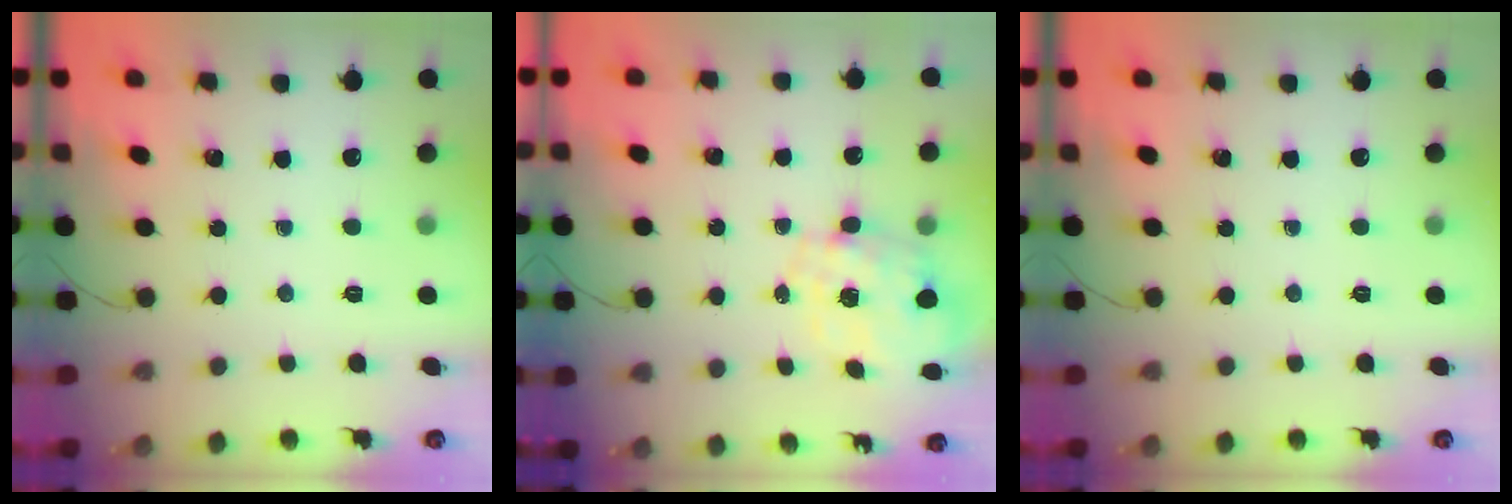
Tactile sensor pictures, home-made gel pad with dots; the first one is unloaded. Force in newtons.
{"total": 2.3, "press": 2.1, "slide": 1.0}
{"total": 0.0}